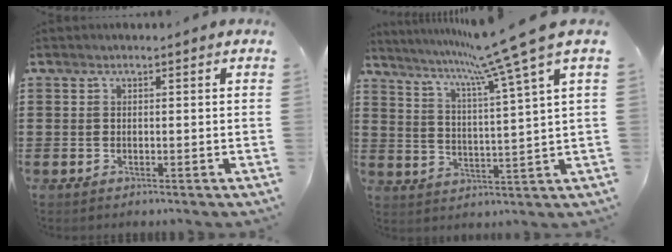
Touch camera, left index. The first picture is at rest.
{"total": 10.0, "force": [7.9, -1.8, 5.8], "torque": [-0.133, -0.048, 0.122]}